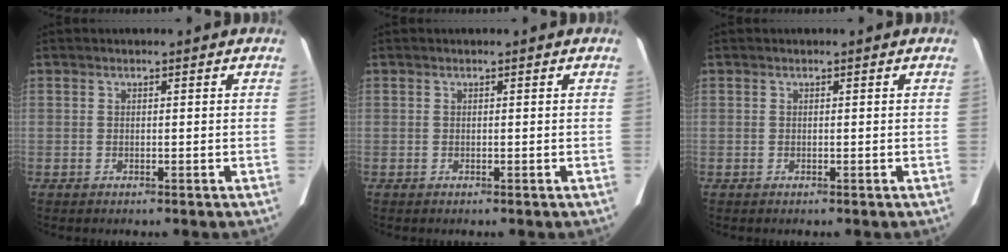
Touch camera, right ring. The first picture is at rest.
{"total": 0.0}
{"total": 0.0}